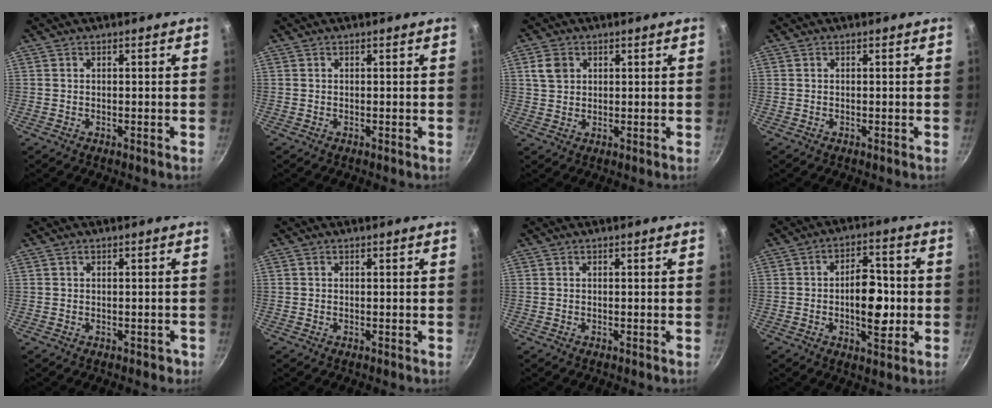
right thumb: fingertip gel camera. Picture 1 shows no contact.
{"total": 0.0}
{"total": 4.2, "force": [1.4, 3.3, 2.1], "torque": [-0.024, 0.002, 0.028]}
{"total": 0.0}
{"total": 1.6, "force": [-0.4, 1.3, 0.9], "torque": [0.003, 0.015, 0.008]}
{"total": 0.0}
{"total": 0.0}
{"total": 10.6, "force": [-1.2, 5.9, 8.8], "torque": [-0.099, 0.019, -0.023]}